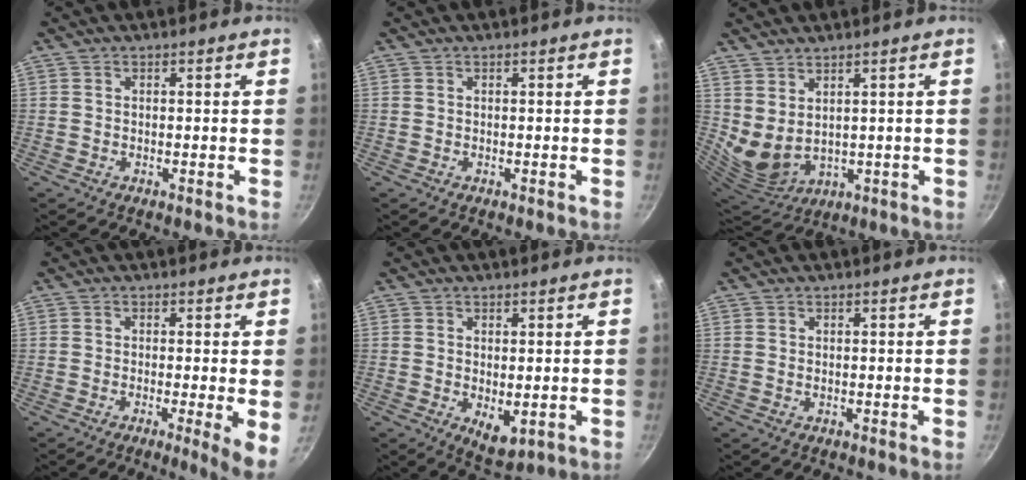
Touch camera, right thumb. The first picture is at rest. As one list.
[{"total": 0.0}, {"total": 7.1, "force": [3.2, 4.1, 4.9], "torque": [-0.082, -0.038, 0.083]}, {"total": 5.6, "force": [-0.8, 0.4, 5.5], "torque": [-0.071, -0.011, -0.011]}, {"total": 4.8, "force": [-0.2, 2.5, 4.1], "torque": [-0.053, -0.016, 0.005]}, {"total": 0.0}]